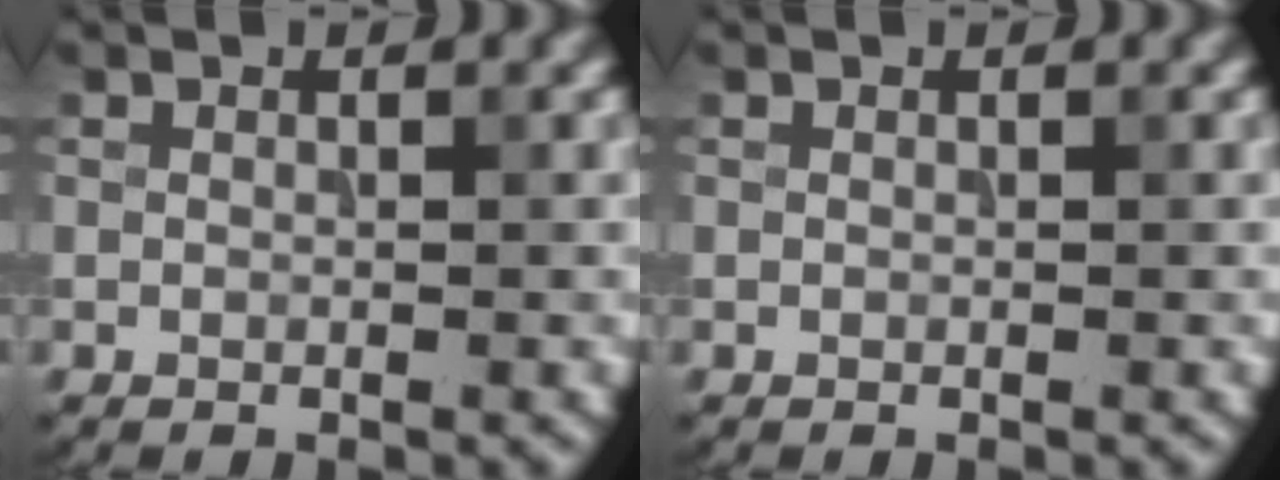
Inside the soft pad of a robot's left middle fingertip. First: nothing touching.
{"total": 0.0}